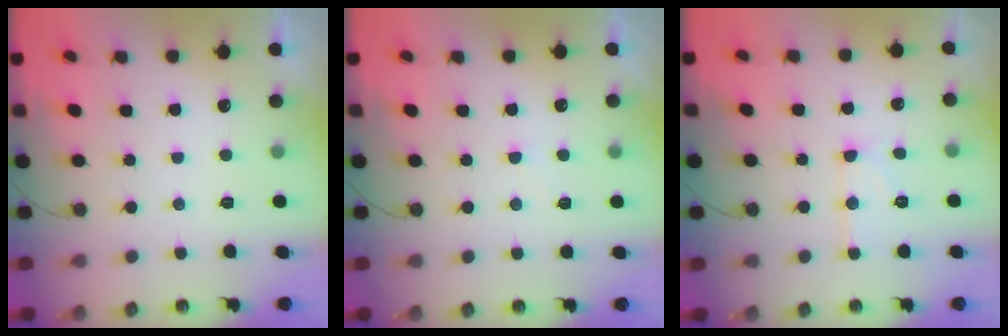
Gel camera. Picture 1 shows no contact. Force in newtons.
{"total": 2.7, "press": 2.7, "slide": 0.4}
{"total": 9.5, "press": 9.5, "slide": 0.9}